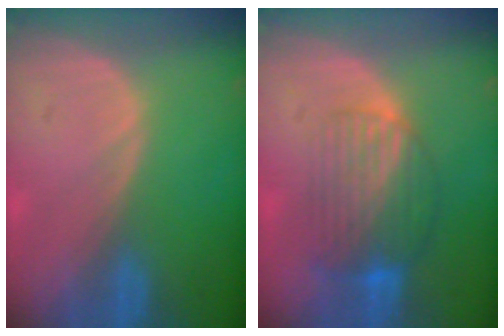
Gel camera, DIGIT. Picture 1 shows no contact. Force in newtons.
{"total": 8.3, "press": 7.2, "slide": 4.3}